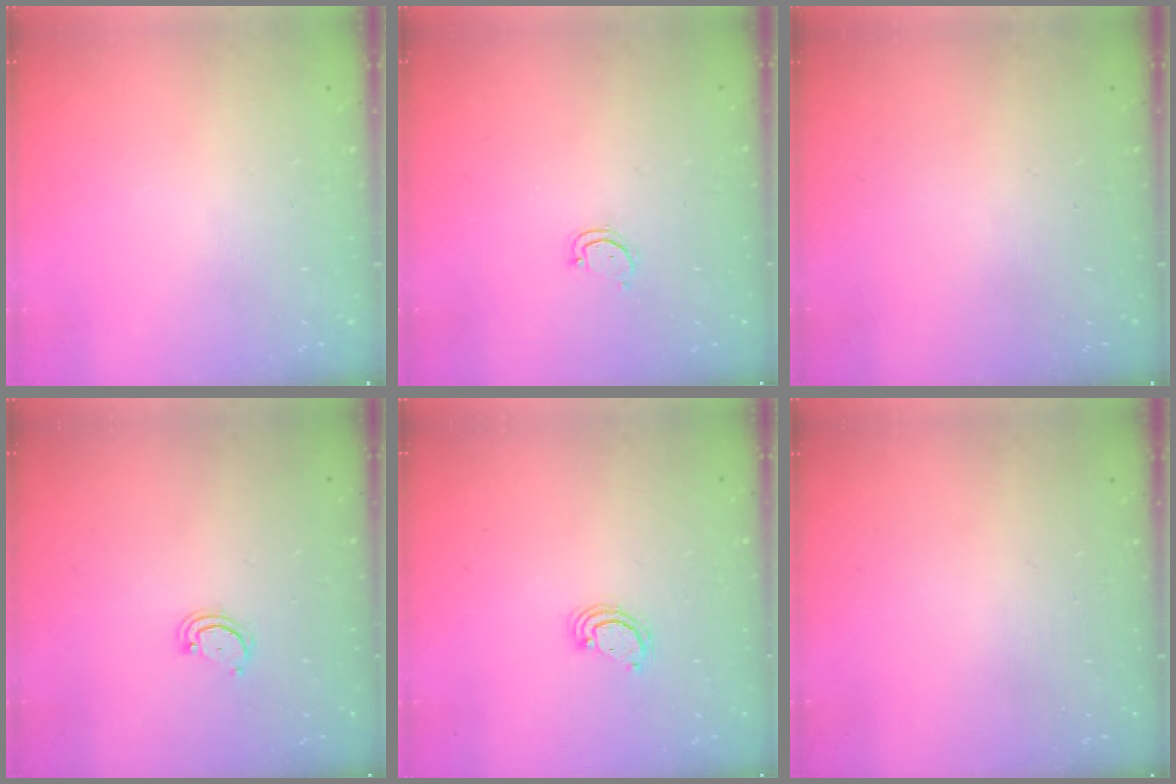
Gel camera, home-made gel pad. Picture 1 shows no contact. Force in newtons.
{"total": 2.6, "press": 2.6, "slide": 0.2}
{"total": 0.0}
{"total": 2.6, "press": 2.6, "slide": 0.3}
{"total": 2.3, "press": 2.3, "slide": 0.3}
{"total": 0.0}